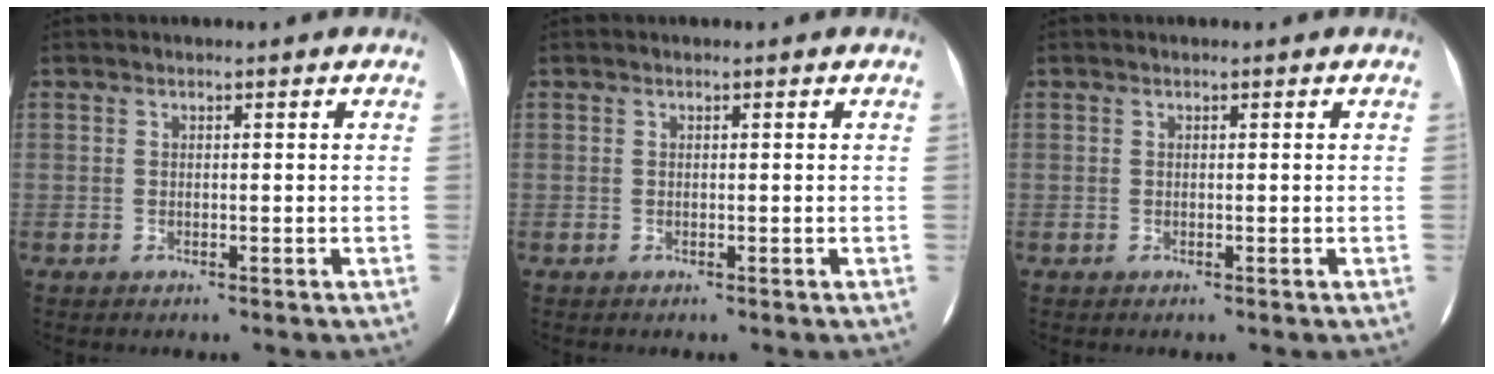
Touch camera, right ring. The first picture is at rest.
{"total": 0.0}
{"total": 0.0}